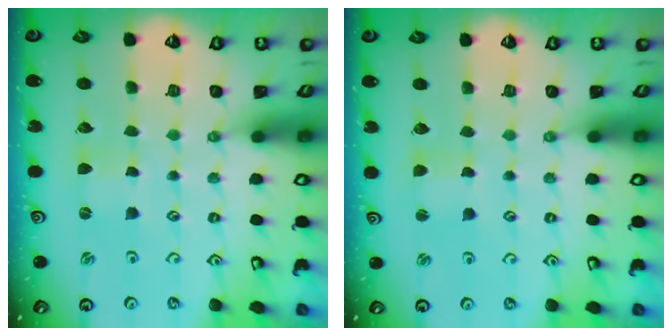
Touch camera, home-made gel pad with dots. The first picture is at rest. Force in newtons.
{"total": 1.7, "press": 1.7, "slide": 0.2}